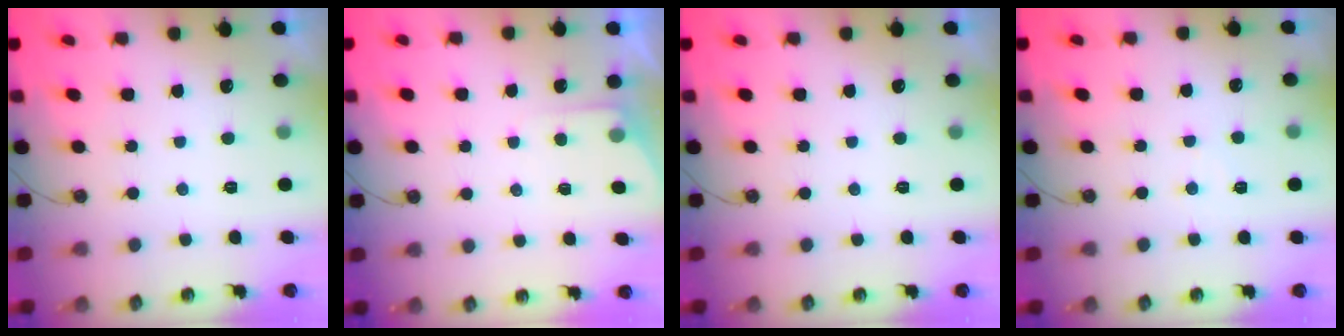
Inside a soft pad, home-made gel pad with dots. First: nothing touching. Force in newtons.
{"total": 3.7, "press": 3.6, "slide": 0.5}
{"total": 0.0}
{"total": 3.3, "press": 3.2, "slide": 0.5}